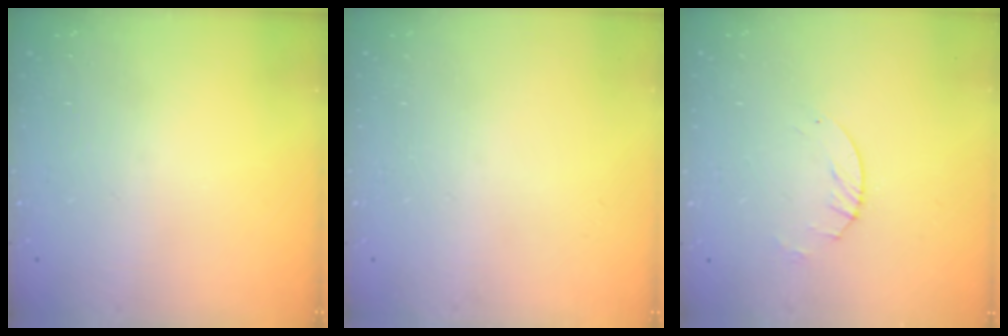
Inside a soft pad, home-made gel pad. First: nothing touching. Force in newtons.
{"total": 0.0}
{"total": 2.6, "press": 2.5, "slide": 0.4}